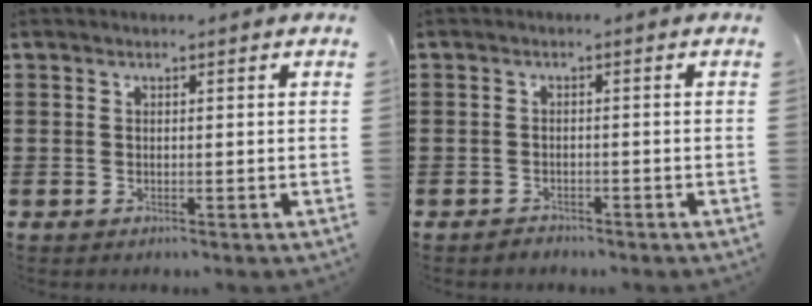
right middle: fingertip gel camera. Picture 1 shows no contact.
{"total": 1.3, "force": [-1.2, 0.5, -0.2], "torque": [0.000, 0.005, -0.030]}